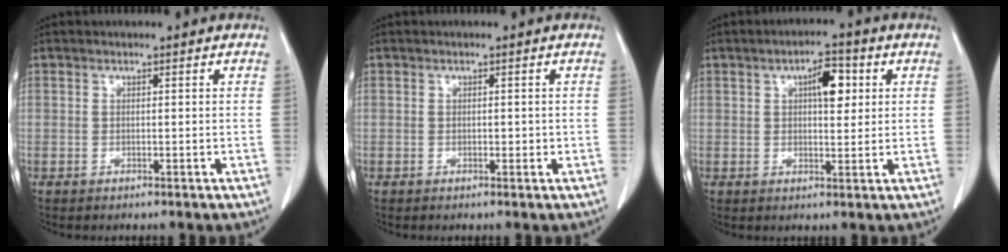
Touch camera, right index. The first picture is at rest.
{"total": 1.0, "force": [-0.1, 0.7, 0.7], "torque": [-0.006, 0.002, -0.001]}
{"total": 5.4, "force": [1.7, 2.0, 4.7], "torque": [-0.075, 0.009, 0.027]}